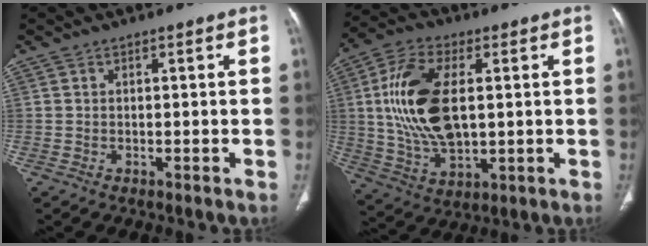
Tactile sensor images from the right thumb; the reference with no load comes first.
{"total": 17.3, "force": [2.2, 9.2, 14.5], "torque": [-0.286, -0.003, 0.047]}